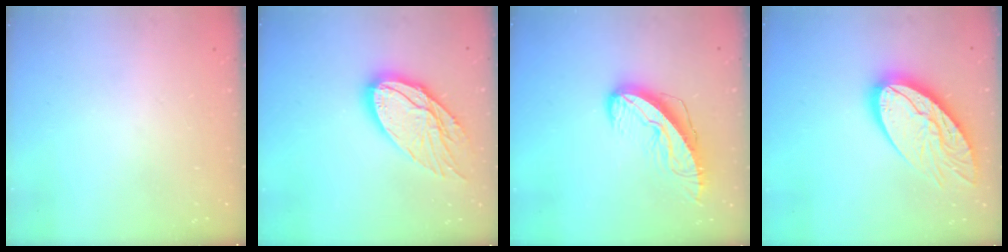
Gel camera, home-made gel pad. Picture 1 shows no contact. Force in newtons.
{"total": 17.8, "press": 17.7, "slide": 1.5}
{"total": 10.0, "press": 10.0, "slide": 1.2}
{"total": 22.0, "press": 21.9, "slide": 1.9}